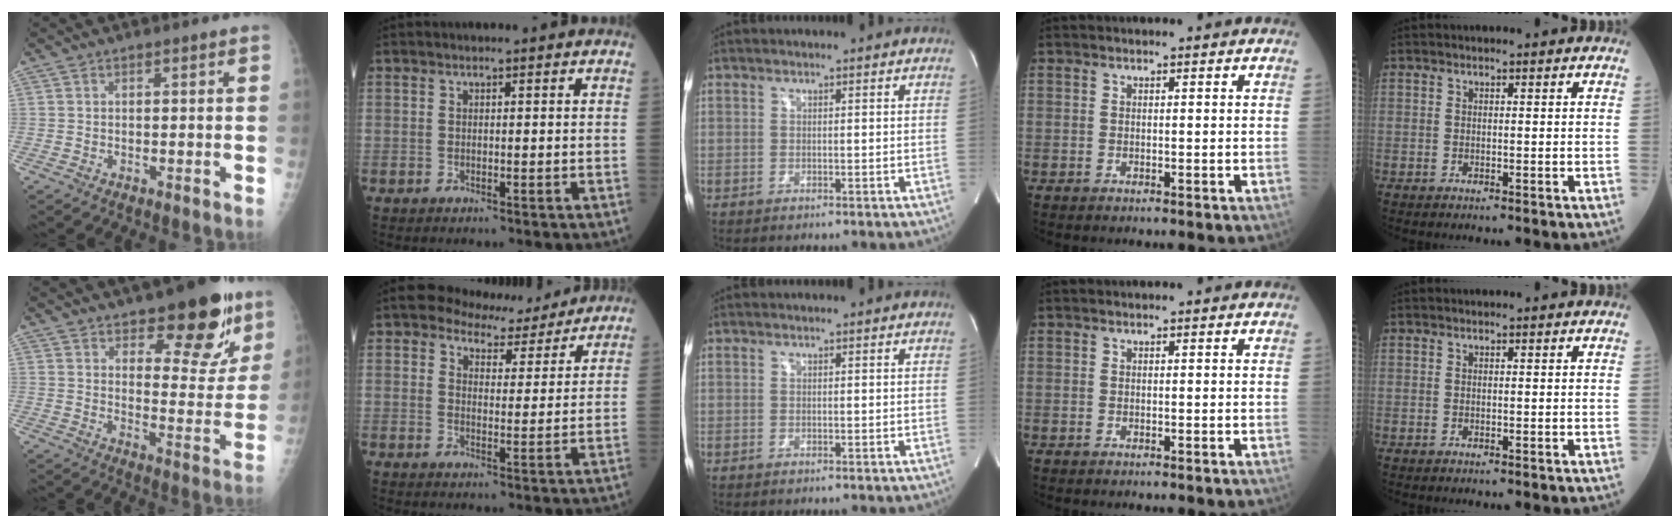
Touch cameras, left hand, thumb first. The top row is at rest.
{"thumb": {"total": 16.1, "force": [10.2, 6.8, 10.5], "torque": [-0.075, -0.065, 0.145]}, "index": {"total": 7.1, "force": [6.5, 2.6, 1.0], "torque": [-0.017, 0.004, 0.090]}}